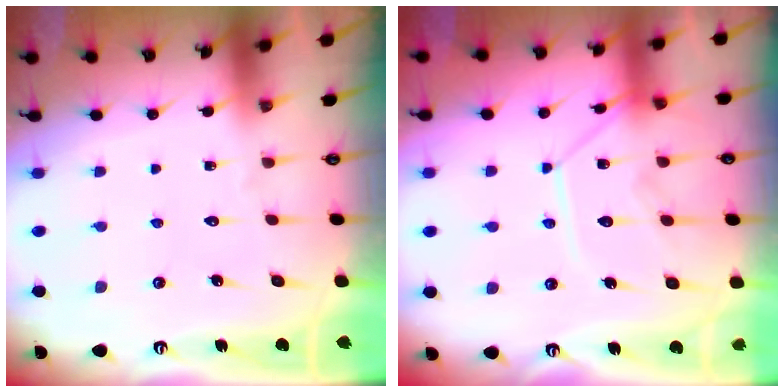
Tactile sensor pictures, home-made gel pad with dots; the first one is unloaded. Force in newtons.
{"total": 13.4, "press": 13.4, "slide": 1.4}